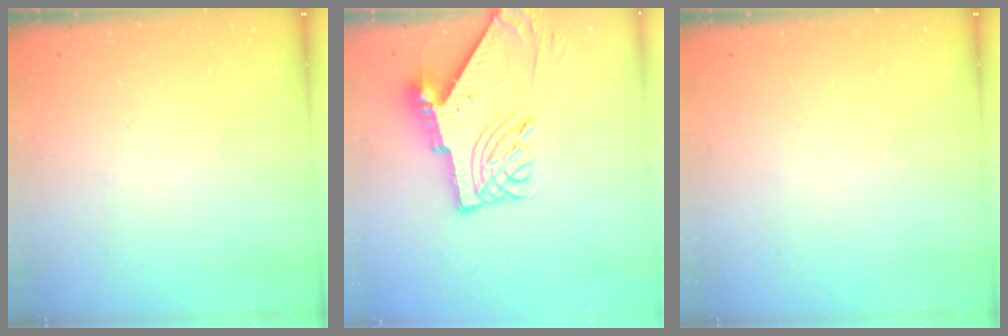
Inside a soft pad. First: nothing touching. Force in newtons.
{"total": 13.6, "press": 13.5, "slide": 1.3}
{"total": 0.0}